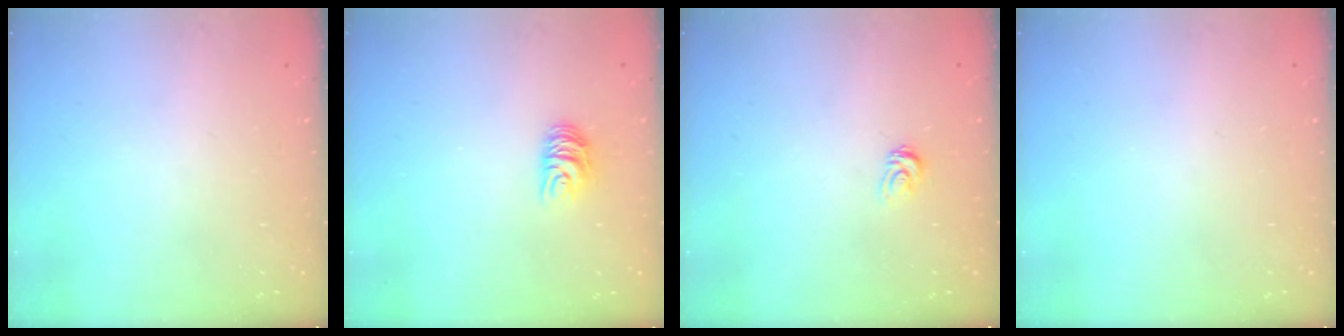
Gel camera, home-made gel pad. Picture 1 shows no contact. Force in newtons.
{"total": 6.2, "press": 6.2, "slide": 0.4}
{"total": 3.6, "press": 3.6, "slide": 0.1}
{"total": 0.0}